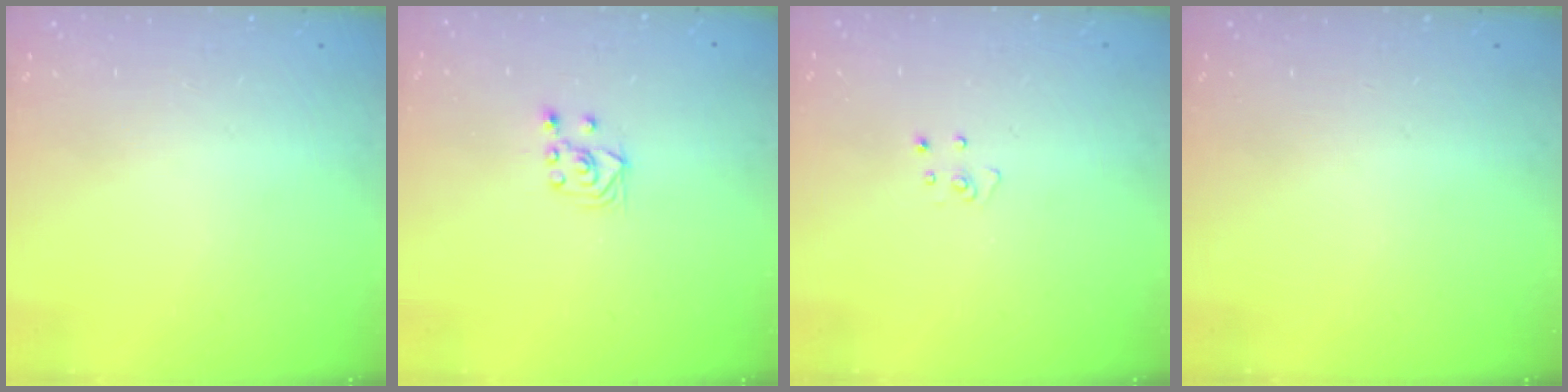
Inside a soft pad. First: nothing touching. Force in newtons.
{"total": 2.8, "press": 2.6, "slide": 1.1}
{"total": 3.0, "press": 3.0, "slide": 0.3}
{"total": 0.0}